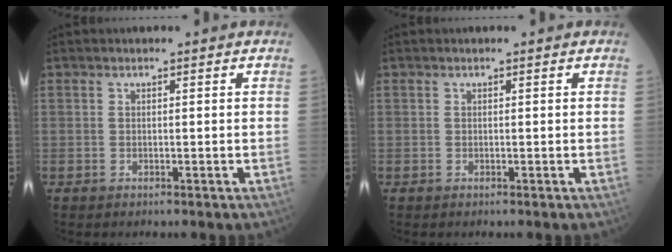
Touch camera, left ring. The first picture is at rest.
{"total": 0.0}